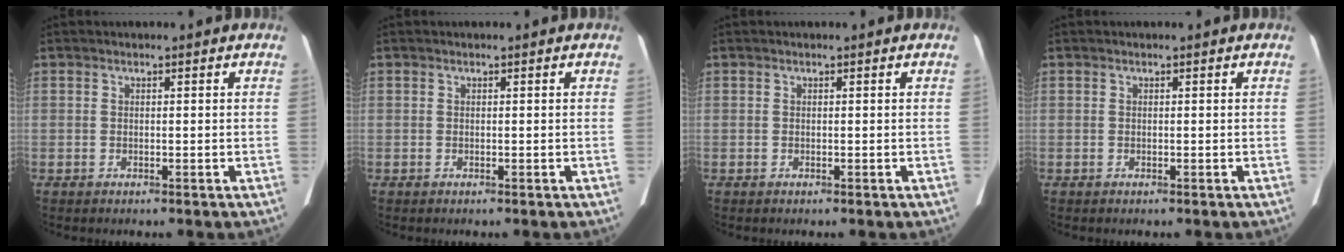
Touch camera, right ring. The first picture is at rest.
{"total": 0.0}
{"total": 0.0}
{"total": 0.0}